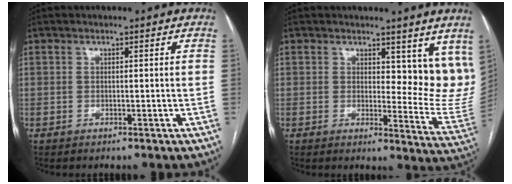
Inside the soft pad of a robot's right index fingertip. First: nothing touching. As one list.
[{"total": 10.3, "force": [7.6, 4.5, 5.3], "torque": [-0.045, -0.030, 0.081]}]